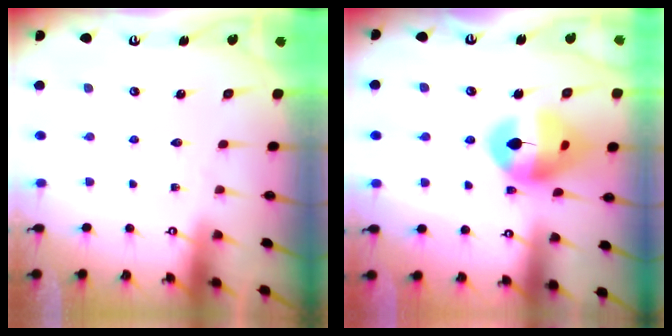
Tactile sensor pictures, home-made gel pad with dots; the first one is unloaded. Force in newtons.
{"total": 14.0, "press": 13.9, "slide": 1.8}